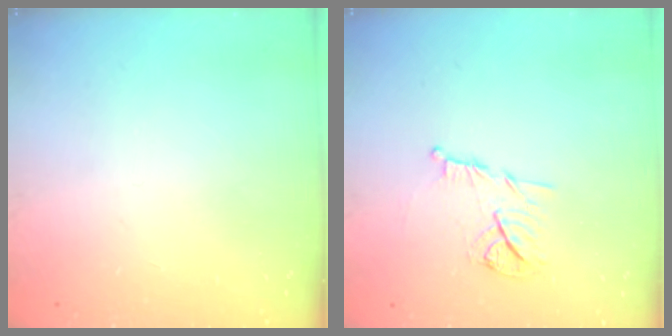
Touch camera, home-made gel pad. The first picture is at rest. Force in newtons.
{"total": 8.6, "press": 8.6, "slide": 0.7}